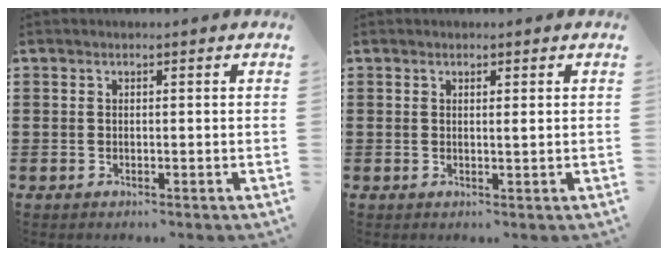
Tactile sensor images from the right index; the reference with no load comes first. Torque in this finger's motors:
{"motor_torque": [-0.13, 0.21, 0.05, 0.00]}